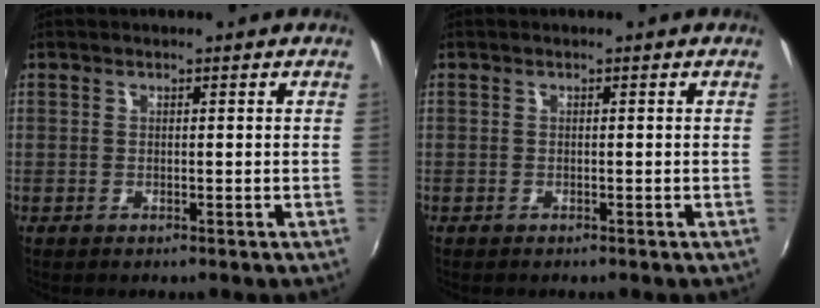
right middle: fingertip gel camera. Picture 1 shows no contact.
{"total": 0.0}